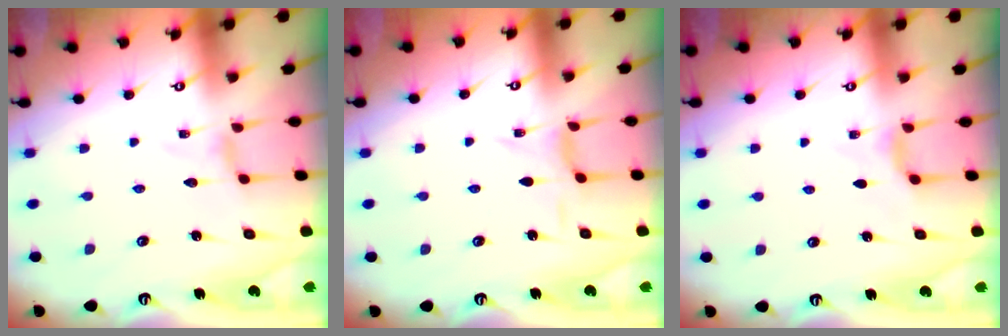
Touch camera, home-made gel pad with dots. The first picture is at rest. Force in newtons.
{"total": 0.6, "press": 0.6, "slide": 0.2}
{"total": 4.4, "press": 4.4, "slide": 0.6}